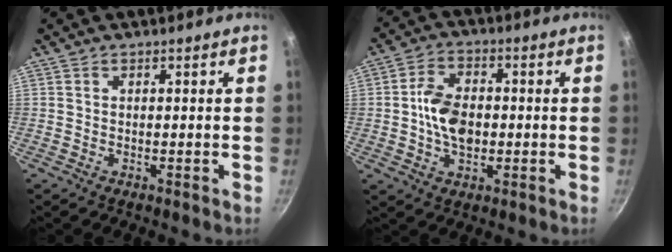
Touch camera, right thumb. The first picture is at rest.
{"total": 9.2, "force": [-0.5, 6.1, 6.8], "torque": [-0.108, 0.012, -0.014]}